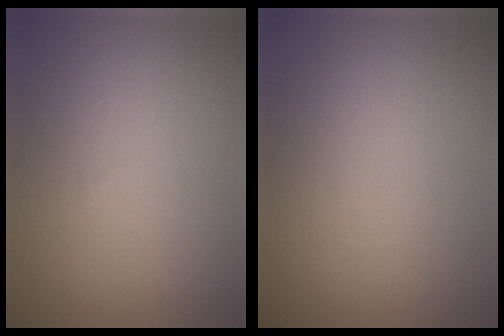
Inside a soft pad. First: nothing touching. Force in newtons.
{"total": 0.0}